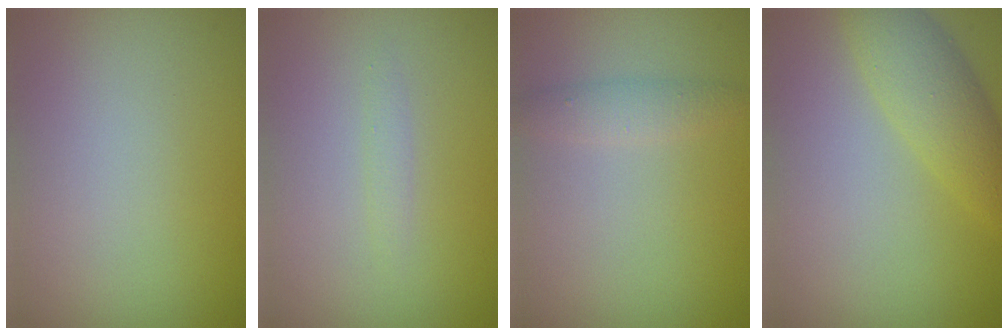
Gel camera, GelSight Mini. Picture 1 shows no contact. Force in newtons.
{"total": 0.8, "press": 0.8, "slide": 0.0}
{"total": 1.6, "press": 1.6, "slide": 0.0}
{"total": 3.9, "press": 3.9, "slide": 0.1}